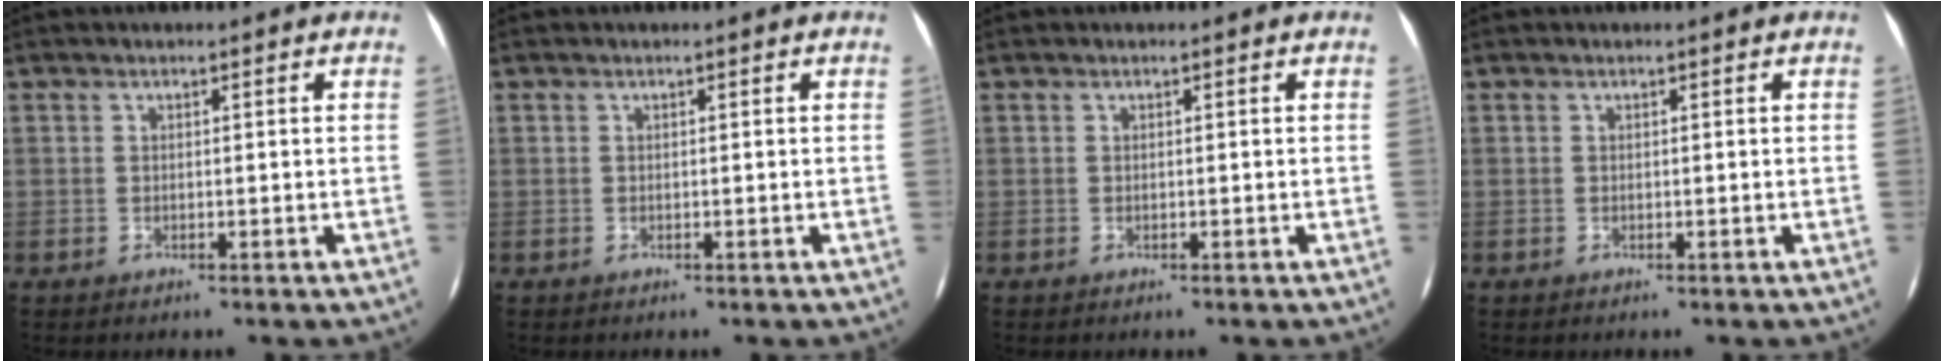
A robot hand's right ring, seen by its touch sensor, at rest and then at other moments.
{"total": 0.0}
{"total": 0.0}
{"total": 0.0}